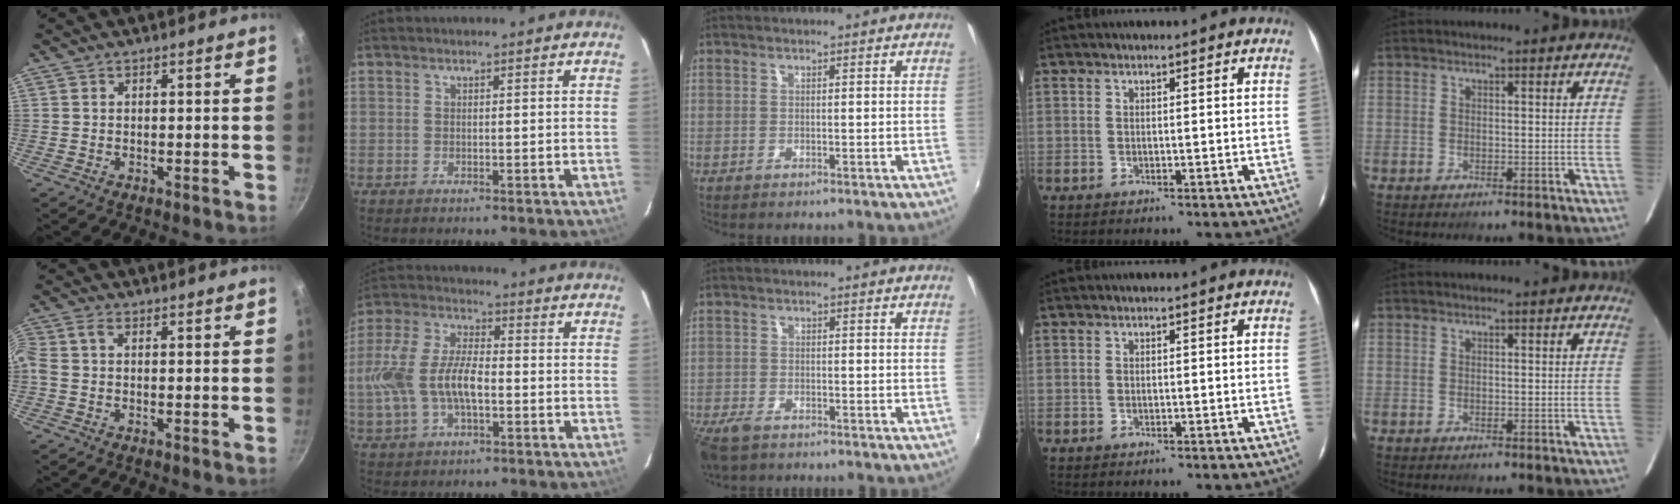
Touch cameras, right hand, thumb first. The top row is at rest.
{"thumb": {"total": 3.5, "force": [-0.5, 1.9, 2.9], "torque": [-0.080, 0.012, -0.021]}, "index": {"total": 13.5, "force": [-2.2, 7.0, 11.4], "torque": [-0.246, 0.010, -0.040]}, "middle": {"total": 5.6, "force": [-4.1, 2.6, 2.8], "torque": [-0.078, -0.019, -0.079]}}